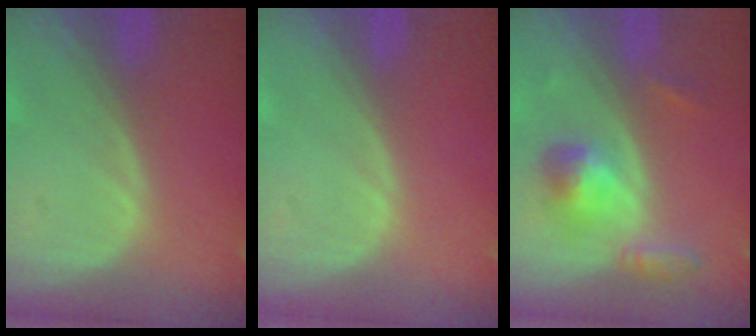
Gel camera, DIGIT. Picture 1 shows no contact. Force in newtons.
{"total": 0.0}
{"total": 5.2, "press": 4.9, "slide": 1.7}